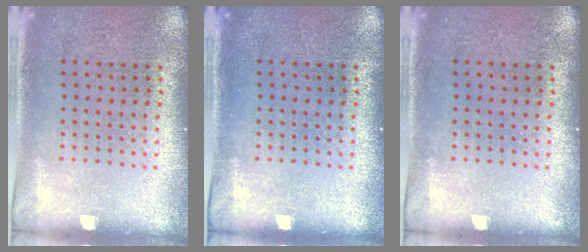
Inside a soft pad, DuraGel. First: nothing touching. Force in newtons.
{"total": 0.0}
{"total": 0.0}